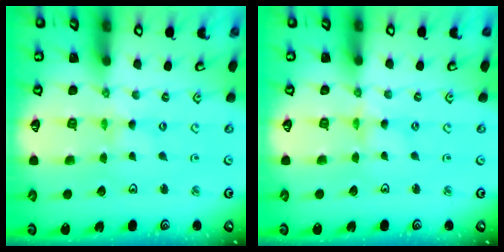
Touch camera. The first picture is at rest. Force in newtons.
{"total": 1.1, "press": 1.1, "slide": 0.2}